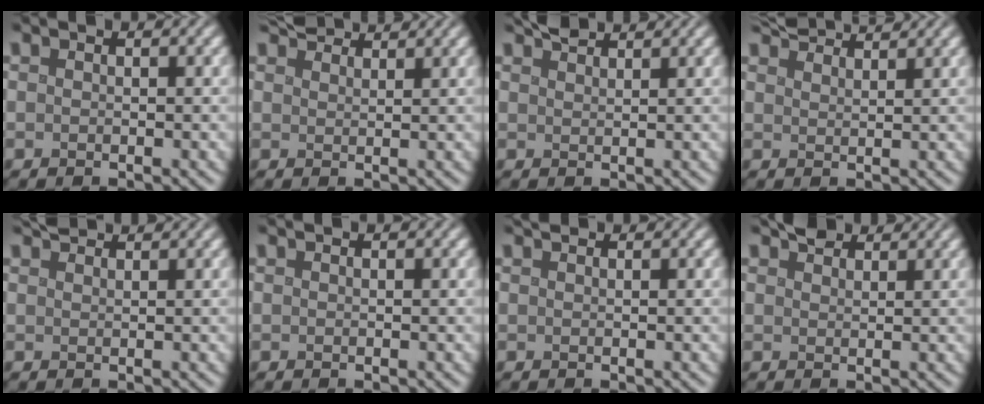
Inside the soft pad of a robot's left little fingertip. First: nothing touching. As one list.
[{"total": 3.0, "force": [2.8, 0.5, 0.7], "torque": [-0.011, 0.007, 0.048]}, {"total": 2.1, "force": [2.0, 0.2, 0.5], "torque": [-0.006, 0.009, 0.039]}, {"total": 3.6, "force": [3.5, 0.4, 0.9], "torque": [-0.012, 0.009, 0.060]}, {"total": 1.7, "force": [1.7, 0.1, 0.4], "torque": [-0.007, 0.006, 0.029]}, {"total": 0.0}, {"total": 0.8, "force": [0.8, 0.1, 0.2], "torque": [-0.005, 0.002, 0.012]}, {"total": 2.4, "force": [2.1, 0.9, 0.7], "torque": [-0.008, 0.008, 0.039]}]